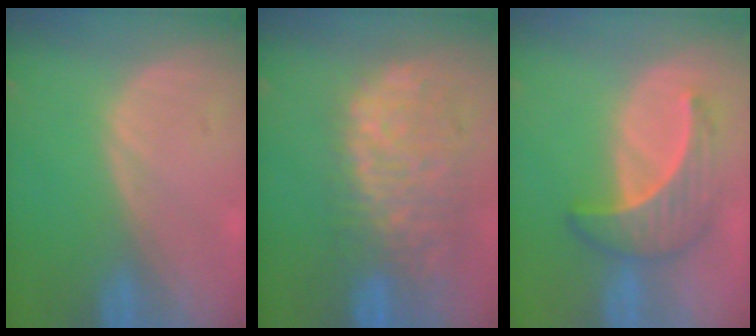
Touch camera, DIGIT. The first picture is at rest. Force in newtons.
{"total": 12.0, "press": 9.8, "slide": 6.8}
{"total": 6.8, "press": 6.1, "slide": 3.0}